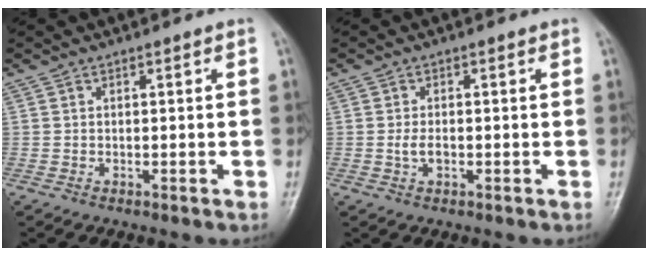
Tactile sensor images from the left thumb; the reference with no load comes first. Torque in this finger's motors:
{"motor_torque": [0.08, 0.07, 0.51, 0.09, 0.10]}